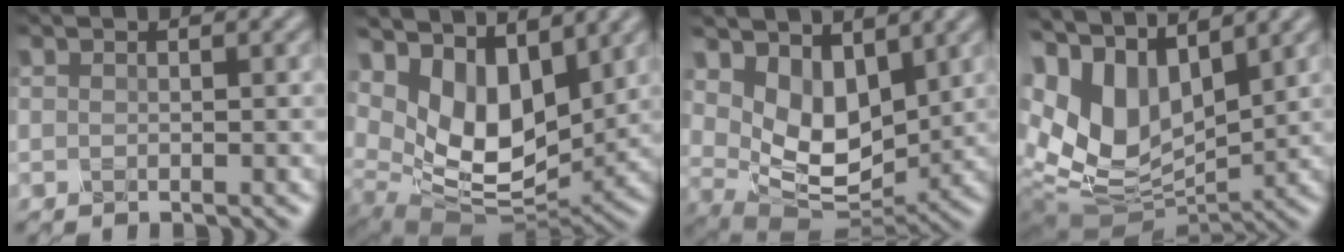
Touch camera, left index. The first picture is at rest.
{"total": 8.6, "force": [3.8, 4.5, 6.3], "torque": [-0.131, -0.012, 0.079]}
{"total": 6.0, "force": [2.4, 3.6, 4.1], "torque": [-0.088, -0.014, 0.049]}
{"total": 11.7, "force": [3.1, 6.6, 9.2], "torque": [-0.206, 0.010, 0.076]}